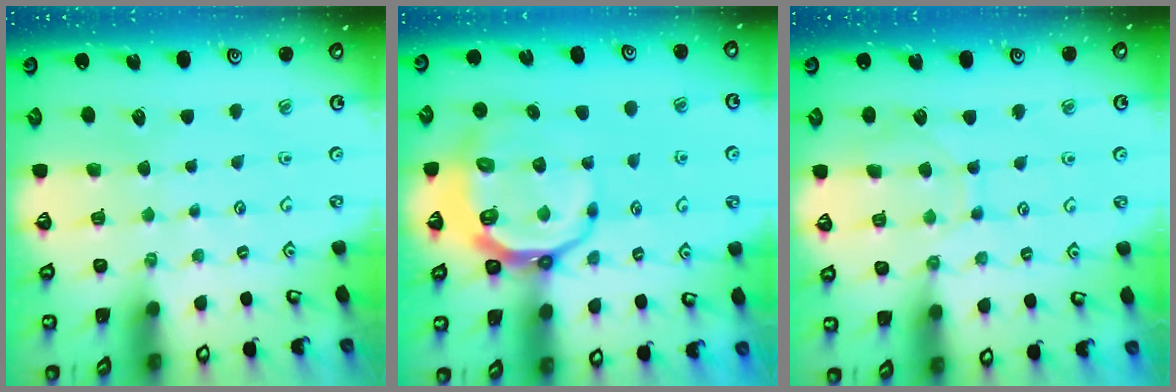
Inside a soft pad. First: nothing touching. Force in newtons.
{"total": 10.2, "press": 9.5, "slide": 3.7}
{"total": 6.9, "press": 6.8, "slide": 0.7}